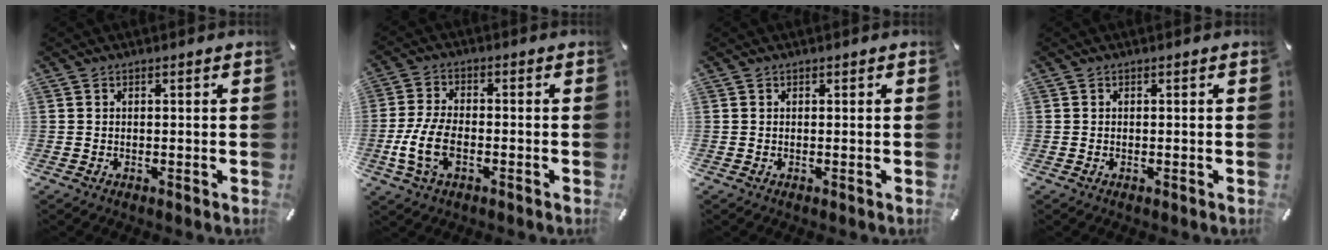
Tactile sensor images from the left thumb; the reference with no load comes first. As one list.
[{"total": 8.4, "force": [-2.8, 4.7, 6.4], "torque": [-0.145, 0.001, -0.052]}, {"total": 0.0}, {"total": 0.0}]